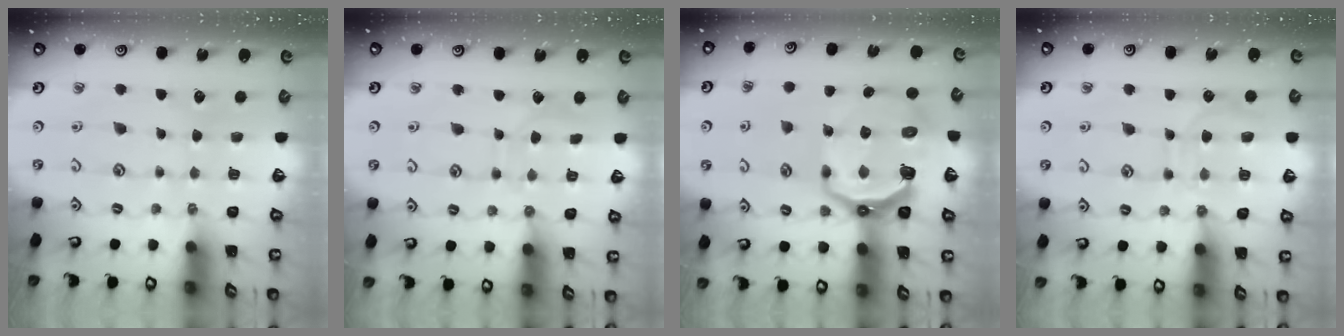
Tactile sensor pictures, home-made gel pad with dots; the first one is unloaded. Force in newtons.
{"total": 6.4, "press": 6.4, "slide": 0.5}
{"total": 12.8, "press": 11.8, "slide": 4.8}
{"total": 10.0, "press": 9.9, "slide": 1.0}